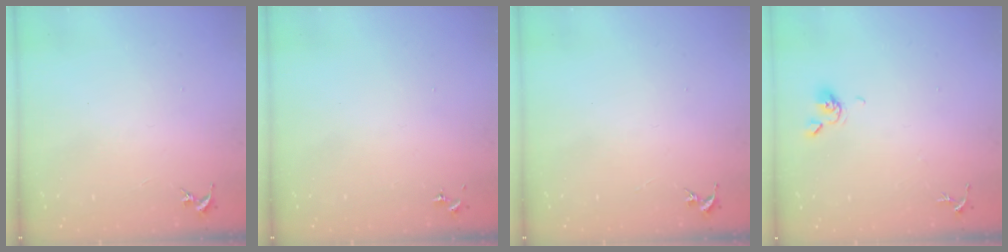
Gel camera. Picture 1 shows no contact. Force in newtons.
{"total": 0.0}
{"total": 0.0}
{"total": 5.5, "press": 5.5, "slide": 0.7}